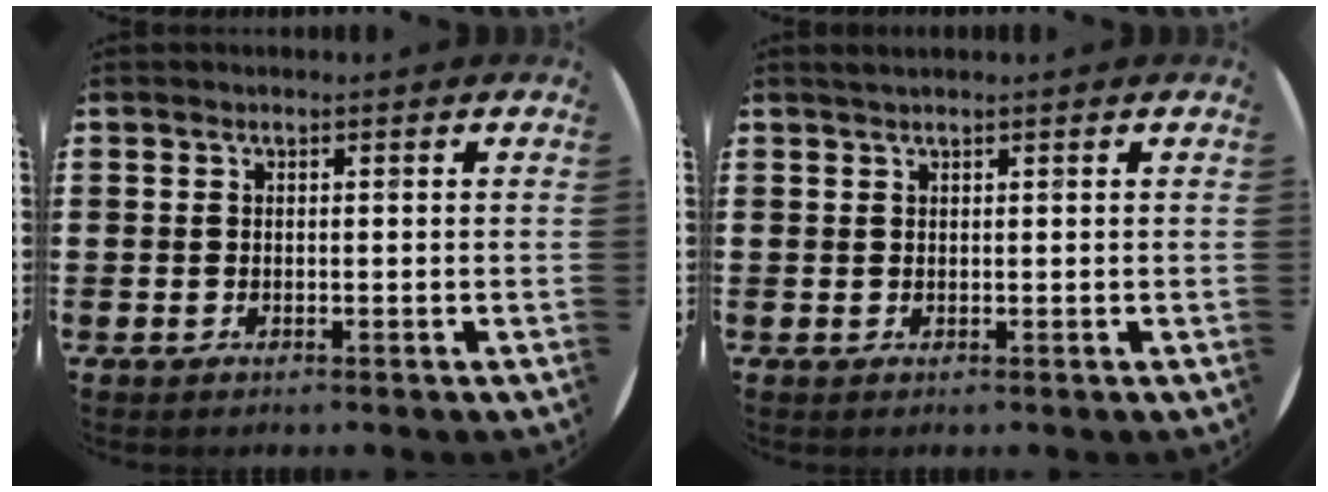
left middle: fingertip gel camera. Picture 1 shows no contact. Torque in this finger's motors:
{"motor_torque": [0.30, -0.26, 0.01, 0.02]}